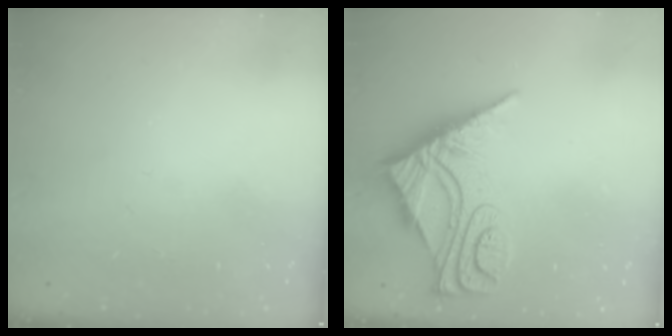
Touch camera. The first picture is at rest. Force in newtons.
{"total": 11.3, "press": 11.2, "slide": 1.1}